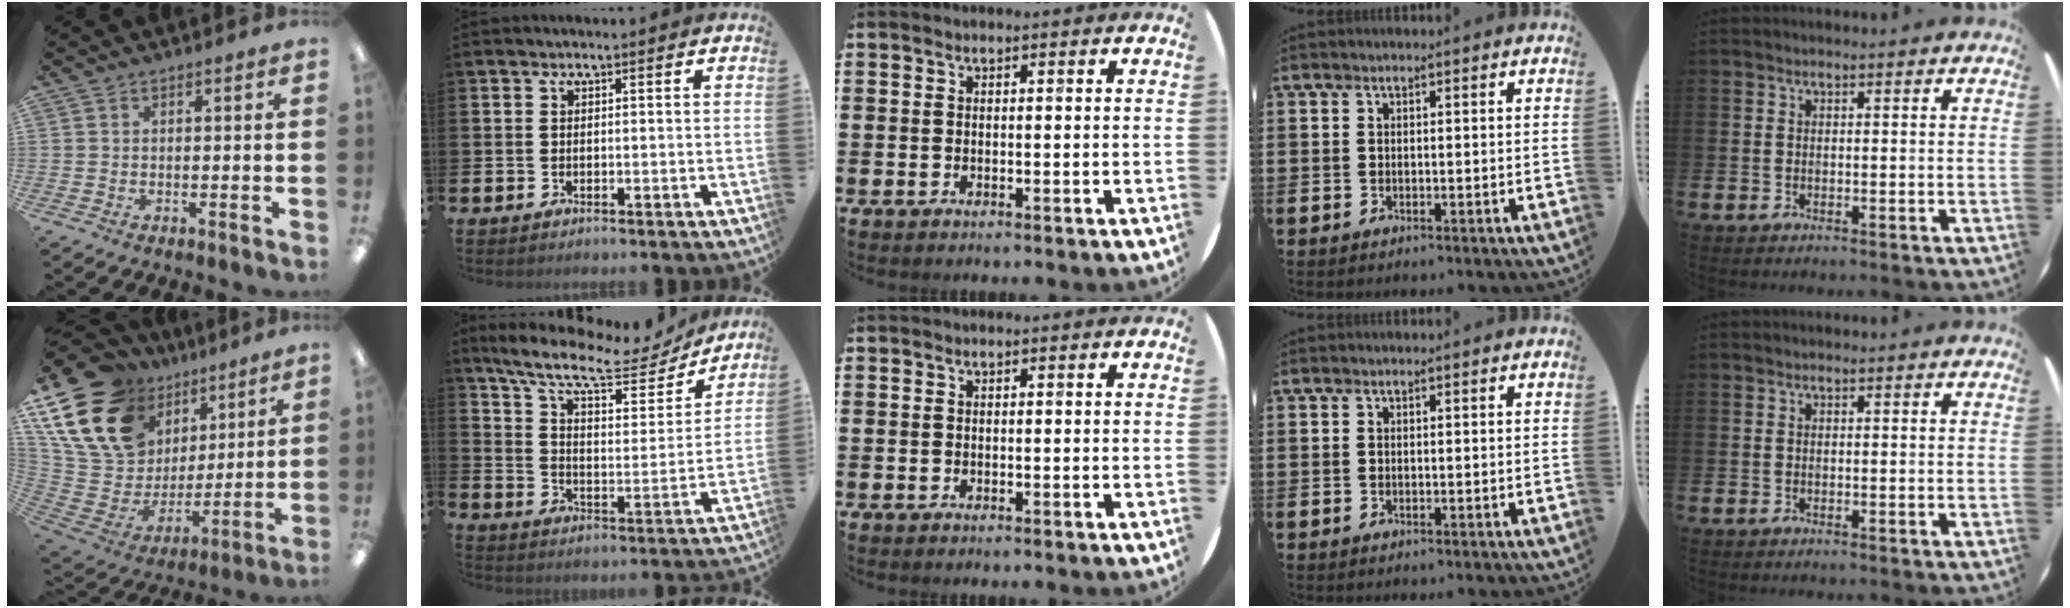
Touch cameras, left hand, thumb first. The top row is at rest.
{"thumb": {"total": 23.3, "force": [12.6, 16.1, 11.3], "torque": [-0.261, -0.073, 0.247]}, "index": {"total": 10.6, "force": [9.0, 2.7, 4.9], "torque": [-0.118, -0.055, 0.150]}}